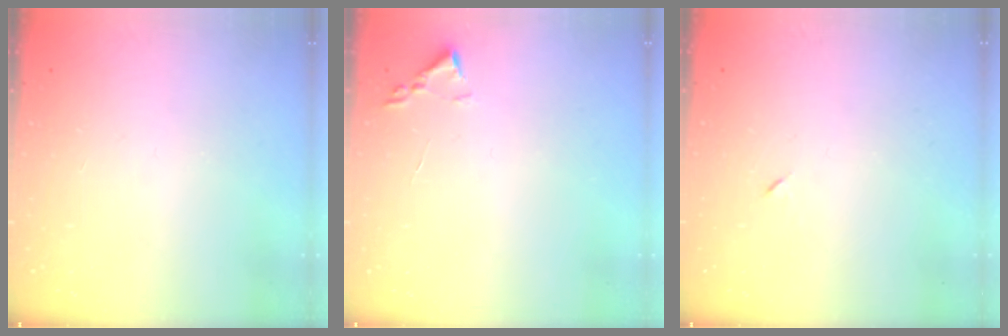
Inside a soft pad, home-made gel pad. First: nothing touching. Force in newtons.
{"total": 1.8, "press": 1.7, "slide": 0.2}
{"total": 3.3, "press": 3.2, "slide": 0.7}